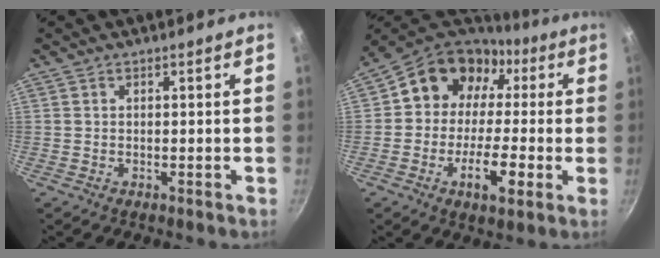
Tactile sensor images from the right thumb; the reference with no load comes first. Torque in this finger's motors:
{"motor_torque": [1.38, 3.28, 1.22, -0.86, 0.14]}